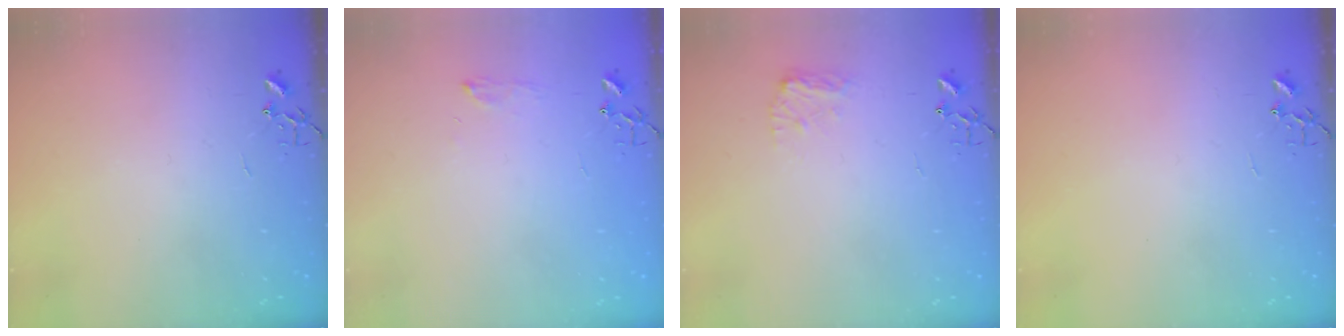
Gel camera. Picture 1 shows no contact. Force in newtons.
{"total": 6.3, "press": 6.2, "slide": 0.8}
{"total": 7.9, "press": 7.9, "slide": 0.3}
{"total": 0.0}